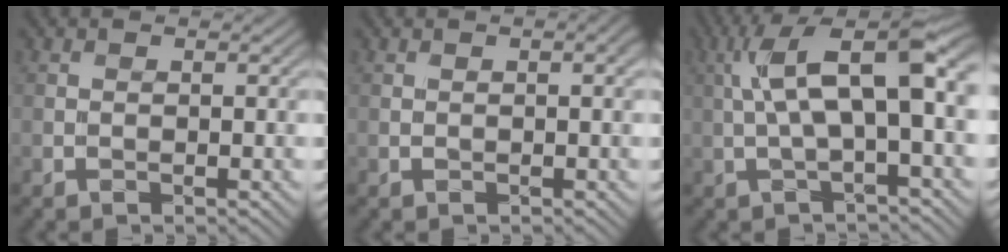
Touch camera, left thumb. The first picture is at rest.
{"total": 2.1, "force": [0.4, 0.7, 1.9], "torque": [-0.029, 0.004, 0.008]}
{"total": 10.5, "force": [1.7, 3.1, 9.9], "torque": [-0.187, 0.017, 0.025]}